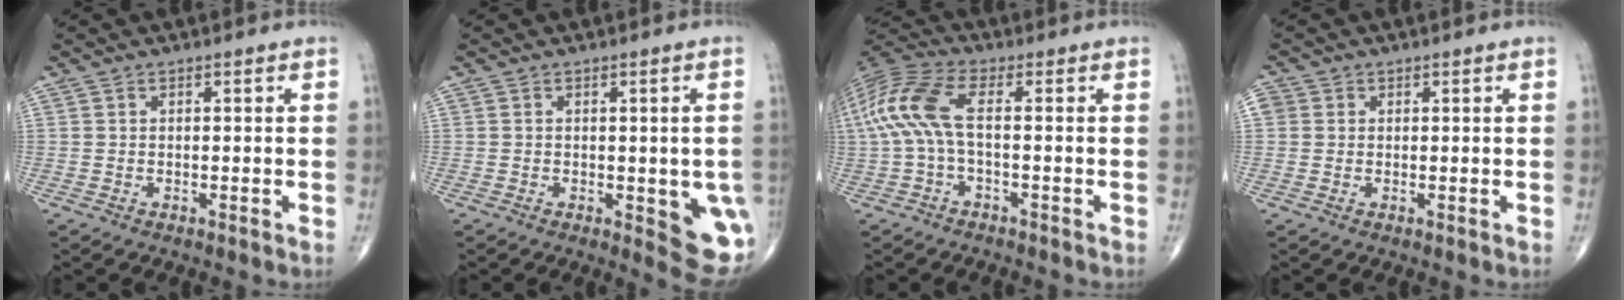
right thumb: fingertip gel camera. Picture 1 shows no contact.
{"total": 8.5, "force": [-1.7, 3.1, 7.8], "torque": [-0.065, -0.013, -0.015]}
{"total": 10.9, "force": [-0.2, 4.2, 10.1], "torque": [-0.244, 0.035, -0.011]}
{"total": 2.6, "force": [0.5, 2.4, 0.8], "torque": [-0.009, 0.007, 0.010]}